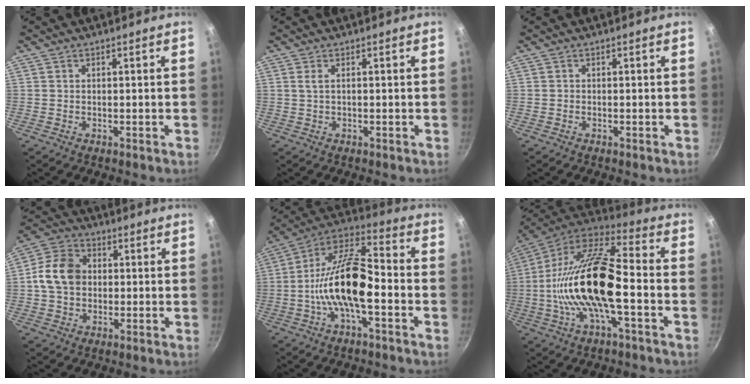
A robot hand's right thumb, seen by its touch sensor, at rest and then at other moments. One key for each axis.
{"total": 1.2, "fx": 0.1, "fy": 0.3, "fz": 1.1, "tx": -0.026, "ty": 0.003, "tz": 0.004}
{"total": 0.0}
{"total": 10.7, "fx": 0.3, "fy": 8.4, "fz": 6.6, "tx": -0.096, "ty": 0.018, "tz": -0.012}
{"total": 16.6, "fx": -3.7, "fy": 6.5, "fz": 14.9, "tx": -0.261, "ty": 0.042, "tz": -0.086}
{"total": 22.3, "fx": -3.5, "fy": 8.4, "fz": 20.4, "tx": -0.385, "ty": 0.038, "tz": -0.081}